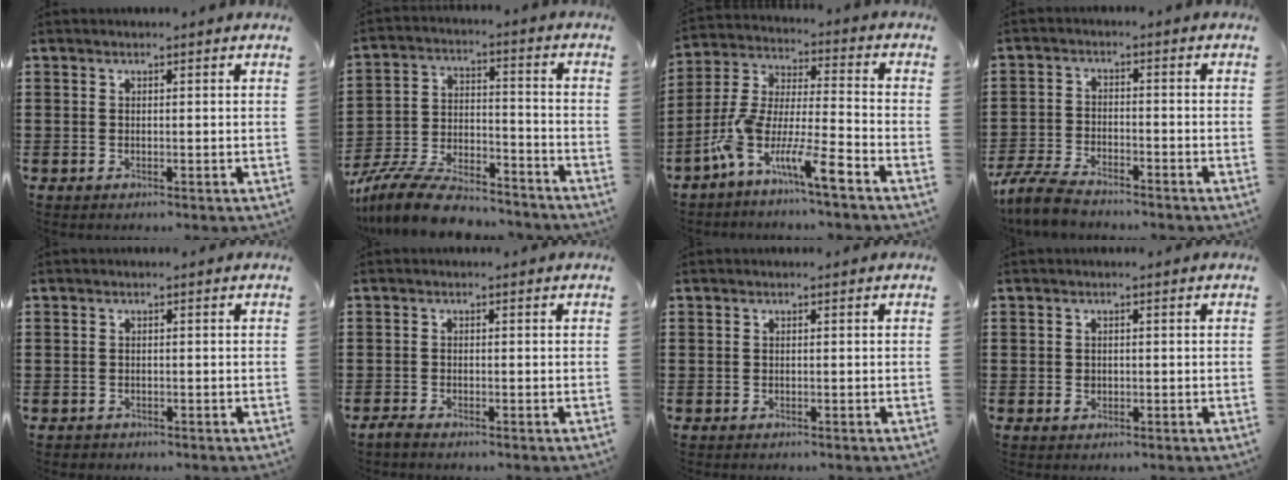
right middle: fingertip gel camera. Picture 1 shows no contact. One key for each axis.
{"total": 11.6, "fx": -10.4, "fy": 2.2, "fz": 4.6, "tx": -0.088, "ty": 0.028, "tz": -0.205}
{"total": 10.8, "fx": -8.4, "fy": 0.7, "fz": 6.8, "tx": -0.161, "ty": -0.014, "tz": -0.174}
{"total": 5.7, "fx": -5.2, "fy": 1.2, "fz": 2.2, "tx": -0.067, "ty": -0.002, "tz": -0.108}
{"total": 0.6, "fx": -0.6, "fy": 0.3, "fz": 0.0, "tx": -0.002, "ty": 0.002, "tz": -0.013}
{"total": 1.1, "fx": -1.0, "fy": 0.1, "fz": 0.3, "tx": -0.009, "ty": -0.002, "tz": -0.019}
{"total": 0.0}
{"total": 1.0, "fx": -0.2, "fy": 0.9, "fz": 0.5, "tx": -0.012, "ty": 0.004, "tz": -0.005}